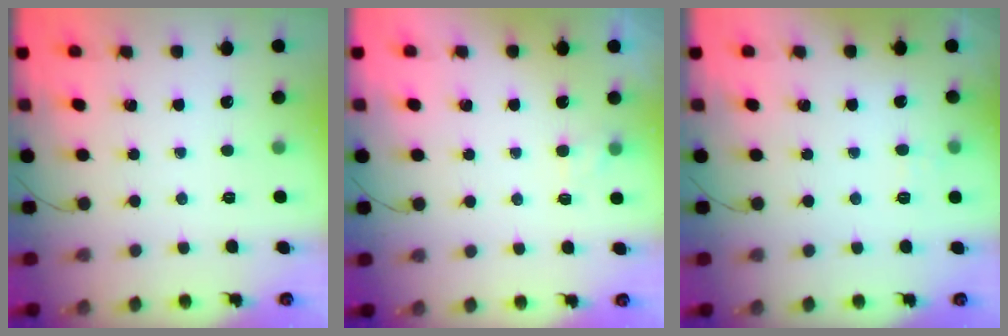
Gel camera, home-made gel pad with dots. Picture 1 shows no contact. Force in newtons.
{"total": 1.9, "press": 1.4, "slide": 1.2}
{"total": 2.8, "press": 2.5, "slide": 1.3}